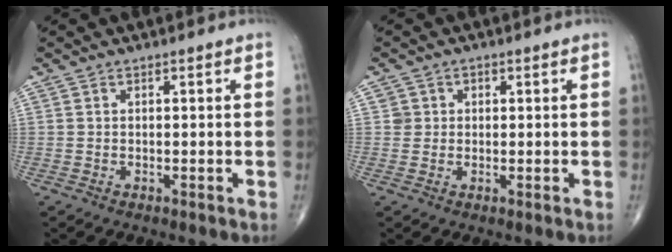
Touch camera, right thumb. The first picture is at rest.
{"total": 2.0, "force": [0.3, 2.0, 0.1], "torque": [0.015, 0.004, 0.001]}